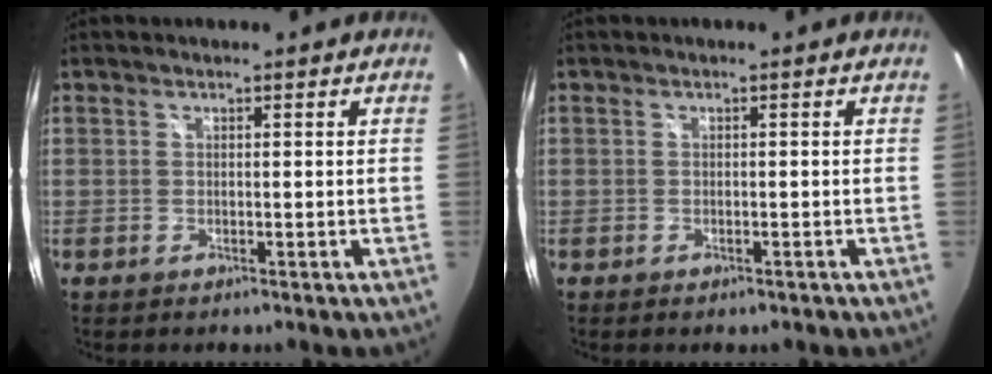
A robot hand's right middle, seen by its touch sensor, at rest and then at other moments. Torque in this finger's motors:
{"motor_torque": [-0.26, -0.22, -0.06, 0.00]}